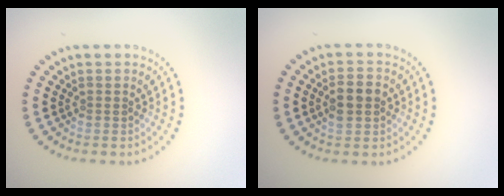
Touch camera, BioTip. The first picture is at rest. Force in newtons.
{"total": 3.0, "press": 3.0, "slide": 0.2}